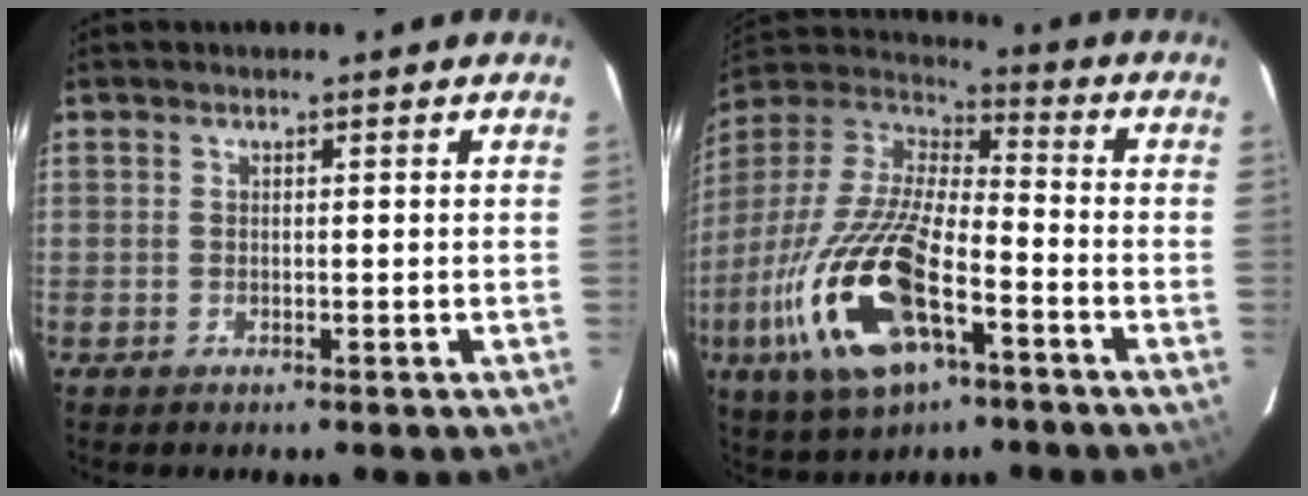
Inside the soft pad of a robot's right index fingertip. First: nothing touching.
{"total": 23.5, "force": [-10.0, 9.3, 19.2], "torque": [-0.402, -0.043, -0.187]}